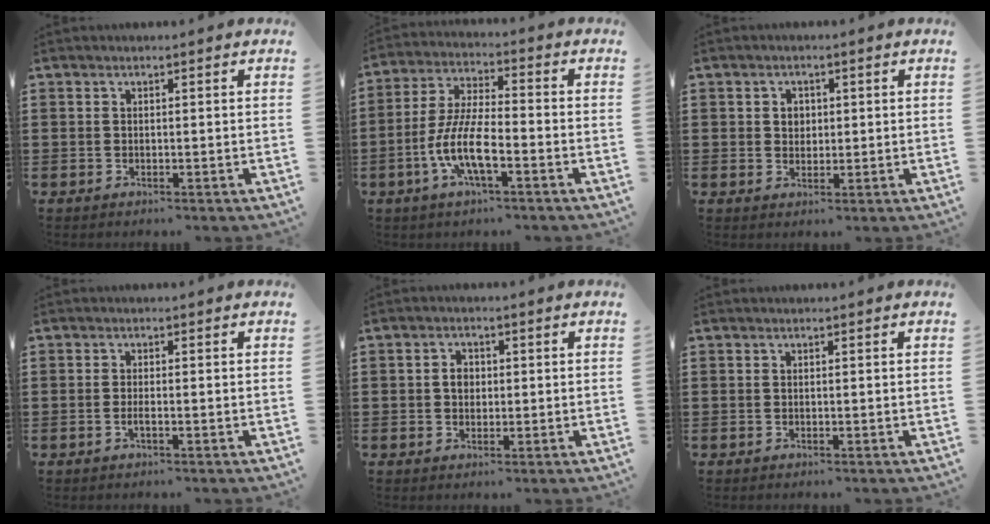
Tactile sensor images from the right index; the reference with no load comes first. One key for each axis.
{"total": 9.0, "fx": -3.6, "fy": 2.4, "fz": 7.9, "tx": -0.185, "ty": -0.012, "tz": -0.075}
{"total": 2.0, "fx": 0.4, "fy": 1.7, "fz": 0.9, "tx": -0.023, "ty": 0.011, "tz": 0.006}
{"total": 1.2, "fx": -0.5, "fy": 0.2, "fz": 1.1, "tx": -0.021, "ty": -0.002, "tz": -0.009}
{"total": 2.3, "fx": 0.1, "fy": 1.8, "fz": 1.5, "tx": -0.032, "ty": 0.008, "tz": 0.000}
{"total": 0.0}